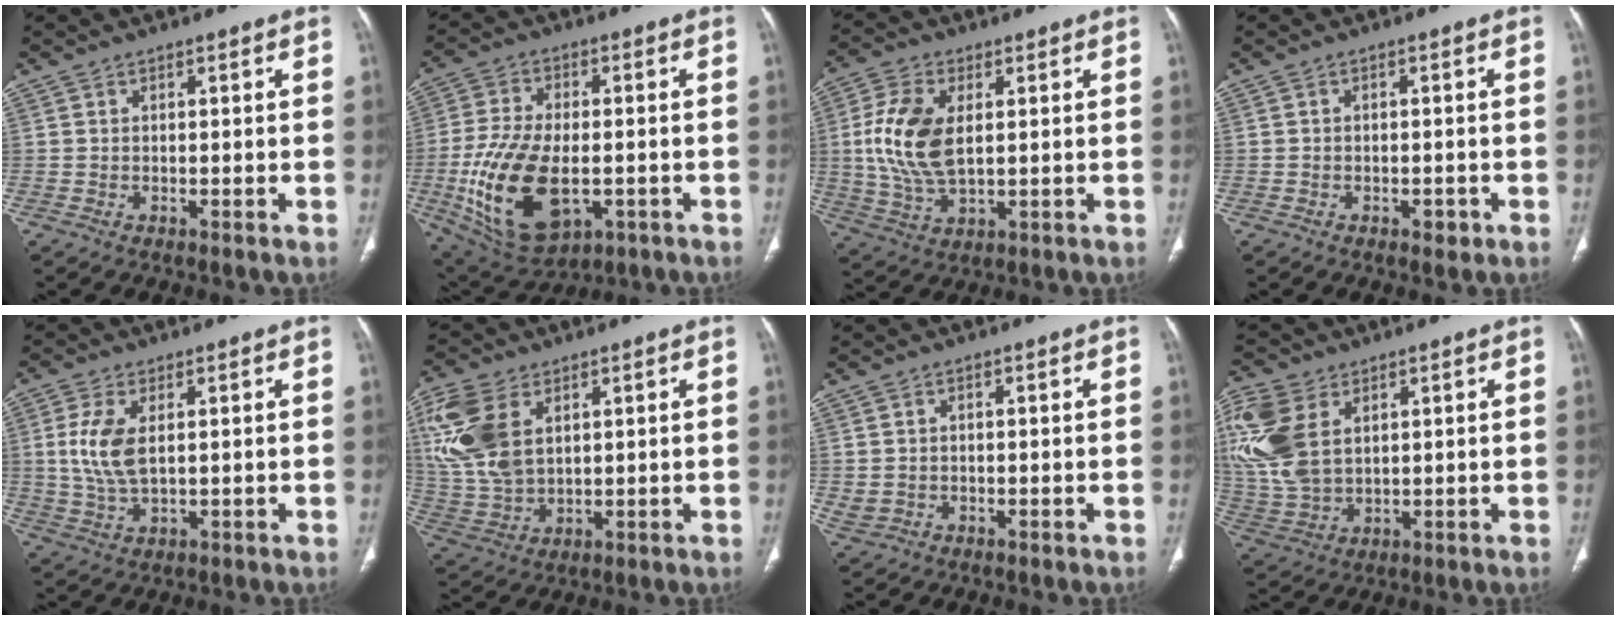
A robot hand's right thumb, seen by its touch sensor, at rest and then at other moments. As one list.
[{"total": 19.0, "force": [-4.3, 10.5, 15.3], "torque": [-0.296, -0.004, -0.054]}, {"total": 12.3, "force": [1.8, 6.7, 10.2], "torque": [-0.219, -0.005, 0.038]}, {"total": 1.9, "force": [-1.0, 1.2, 1.2], "torque": [-0.011, 0.003, -0.011]}, {"total": 7.9, "force": [1.5, 3.8, 6.7], "torque": [-0.153, -0.008, 0.037]}, {"total": 14.9, "force": [5.2, 9.1, 10.6], "torque": [-0.240, -0.008, 0.114]}, {"total": 2.2, "force": [-0.2, 1.9, 1.0], "torque": [-0.020, 0.006, 0.006]}, {"total": 15.8, "force": [5.2, 10.4, 10.8], "torque": [-0.256, -0.011, 0.113]}]